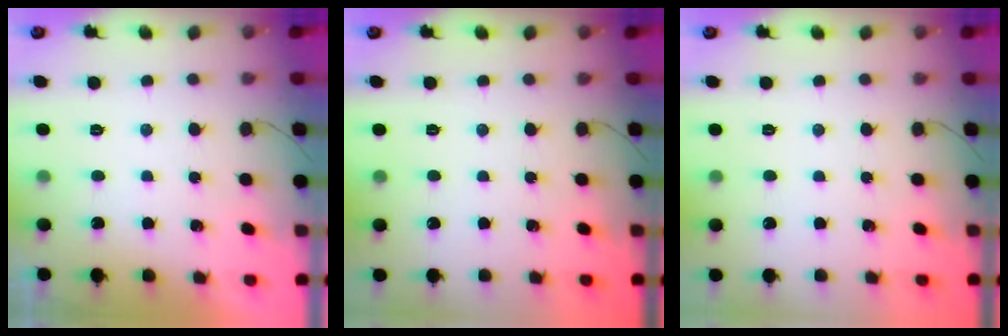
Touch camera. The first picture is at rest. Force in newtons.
{"total": 0.0}
{"total": 0.0}